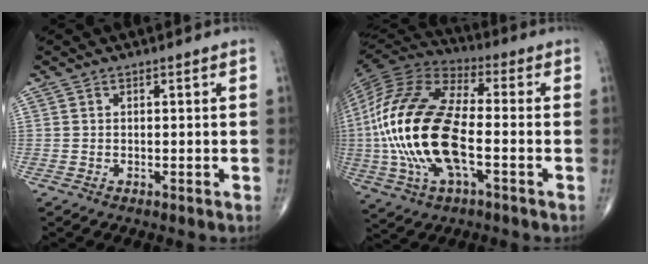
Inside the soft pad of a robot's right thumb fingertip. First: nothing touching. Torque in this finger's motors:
{"motor_torque": [2.39, 2.42, 2.77, 0.00, 0.45]}